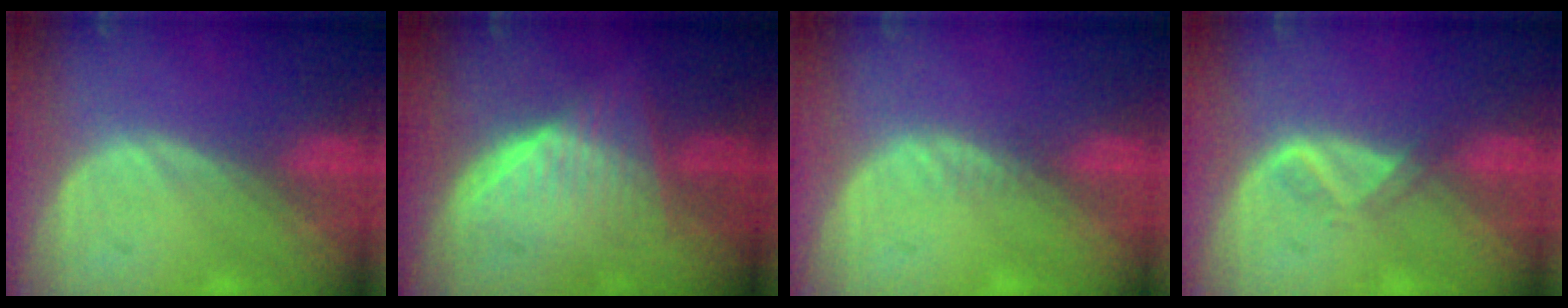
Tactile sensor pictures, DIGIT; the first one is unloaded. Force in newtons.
{"total": 6.1, "press": 6.0, "slide": 1.0}
{"total": 1.2, "press": 0.9, "slide": 0.8}
{"total": 2.1, "press": 2.0, "slide": 0.6}